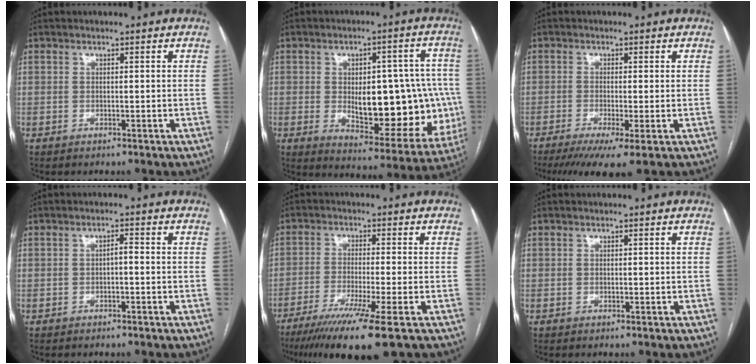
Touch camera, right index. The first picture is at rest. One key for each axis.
{"total": 19.6, "fx": -1.7, "fy": 8.1, "fz": 17.8, "tx": -0.198, "ty": 0.021, "tz": 0.007}
{"total": 6.6, "fx": -3.8, "fy": 0.5, "fz": 5.4, "tx": -0.082, "ty": -0.016, "tz": -0.064}
{"total": 1.3, "fx": -0.4, "fy": 0.3, "fz": 1.2, "tx": -0.016, "ty": 0.004, "tz": -0.007}
{"total": 11.6, "fx": -7.6, "fy": -0.9, "fz": 8.7, "tx": -0.146, "ty": -0.034, "tz": -0.121}
{"total": 0.0}